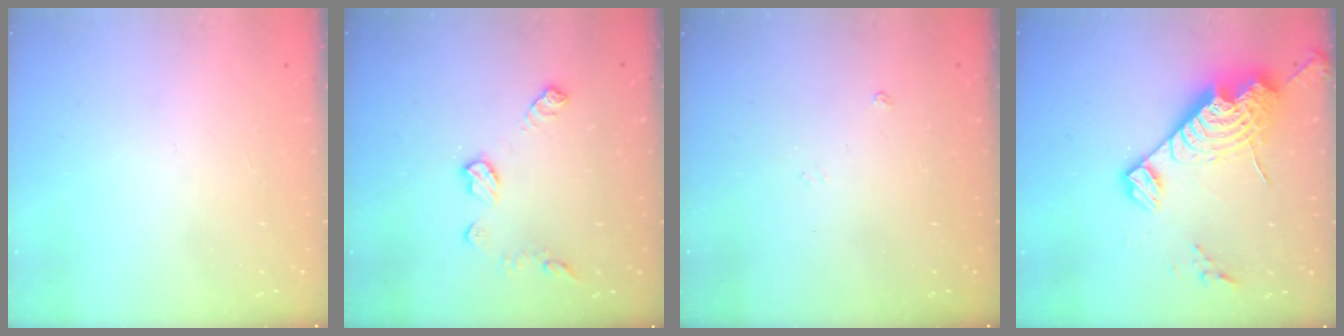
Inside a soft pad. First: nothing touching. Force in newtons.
{"total": 8.2, "press": 8.2, "slide": 0.3}
{"total": 3.4, "press": 3.3, "slide": 0.5}
{"total": 18.1, "press": 18.0, "slide": 1.8}